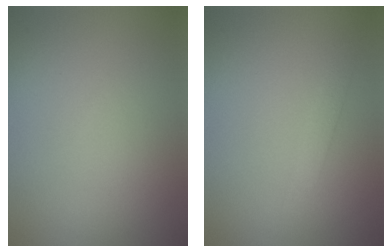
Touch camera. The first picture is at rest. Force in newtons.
{"total": 1.5, "press": 1.5, "slide": 0.1}